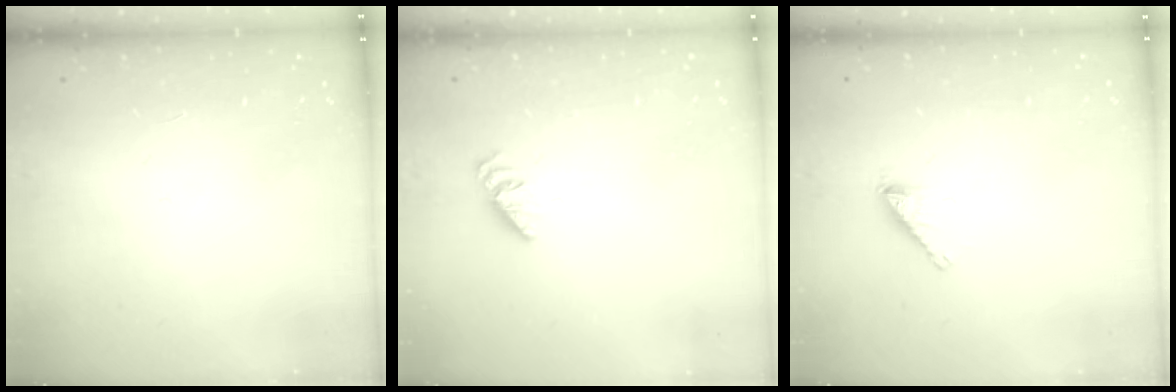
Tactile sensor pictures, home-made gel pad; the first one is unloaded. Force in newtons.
{"total": 0.0}
{"total": 1.6, "press": 1.6, "slide": 0.2}